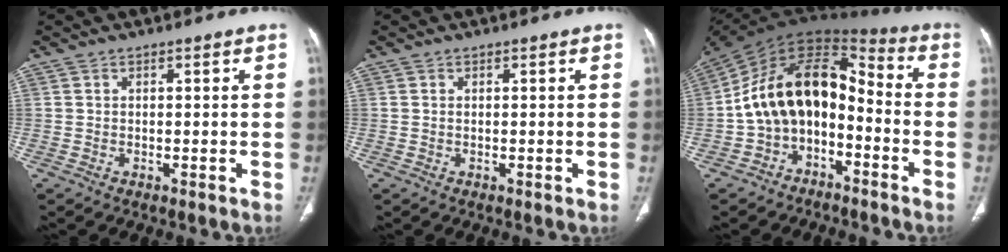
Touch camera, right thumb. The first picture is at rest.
{"total": 0.0}
{"total": 16.3, "force": [-3.7, 10.7, 11.8], "torque": [-0.175, 0.091, -0.072]}